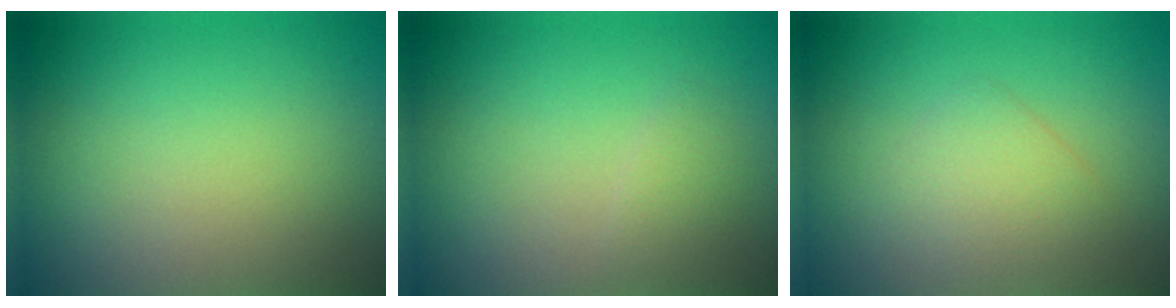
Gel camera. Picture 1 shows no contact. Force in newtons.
{"total": 1.2, "press": 1.2, "slide": 0.0}
{"total": 2.2, "press": 2.2, "slide": 0.1}